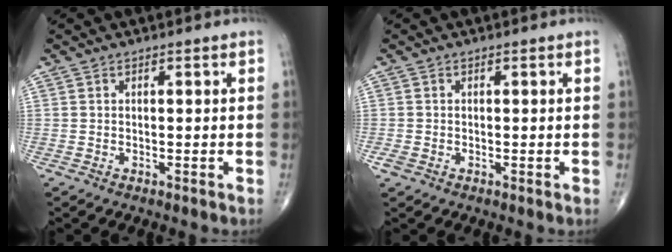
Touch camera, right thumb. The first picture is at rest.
{"total": 1.5, "force": [-0.5, 1.1, 0.9], "torque": [-0.020, -0.002, -0.010]}